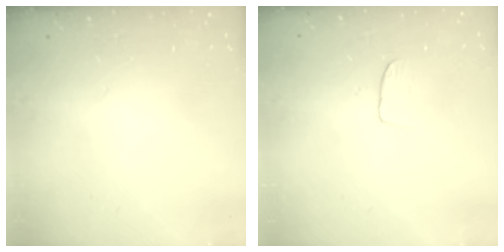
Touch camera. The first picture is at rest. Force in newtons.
{"total": 5.9, "press": 5.9, "slide": 0.4}